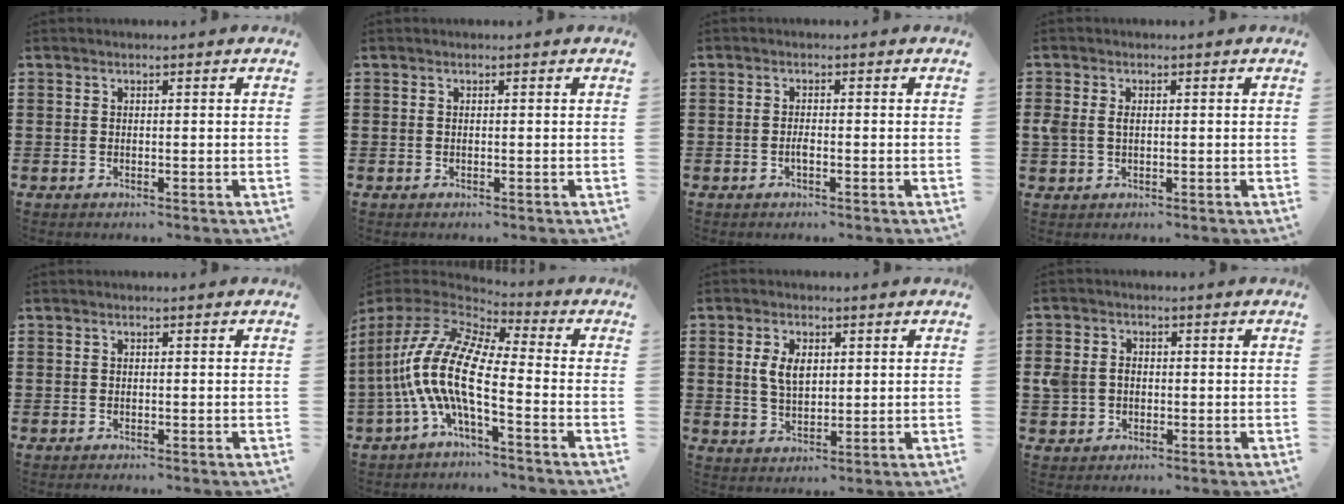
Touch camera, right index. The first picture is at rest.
{"total": 0.0}
{"total": 1.3, "force": [-0.6, 0.3, 1.1], "torque": [-0.023, -0.003, -0.010]}
{"total": 2.1, "force": [0.3, 1.4, 1.5], "torque": [-0.039, 0.005, 0.002]}
{"total": 0.0}
{"total": 11.8, "force": [-2.8, 4.0, 10.7], "torque": [-0.267, -0.025, -0.072]}
{"total": 4.8, "force": [1.2, 2.9, 3.7], "torque": [-0.080, 0.005, 0.015]}
{"total": 3.5, "force": [-0.2, 3.0, 1.8], "torque": [-0.057, 0.005, -0.010]}